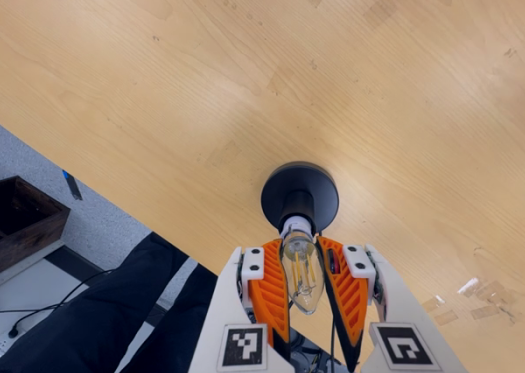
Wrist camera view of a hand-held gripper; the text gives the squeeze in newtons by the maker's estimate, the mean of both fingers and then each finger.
{"total": 21.9, "left": 22.8, "right": 20.9}